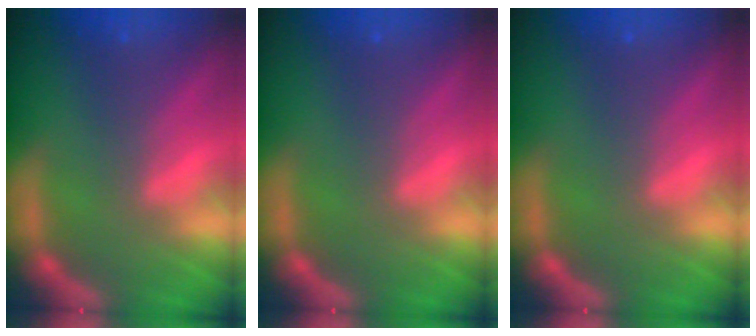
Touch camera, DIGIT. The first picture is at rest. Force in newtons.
{"total": 0.0}
{"total": 0.0}